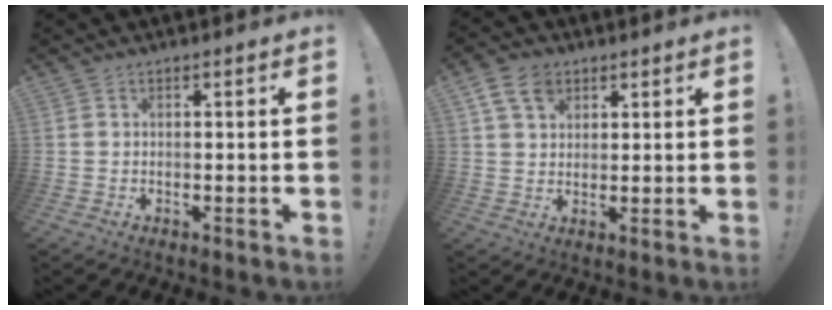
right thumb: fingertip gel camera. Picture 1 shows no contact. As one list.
[{"total": 8.1, "force": [4.1, 5.7, 4.0], "torque": [-0.075, -0.007, 0.083]}]